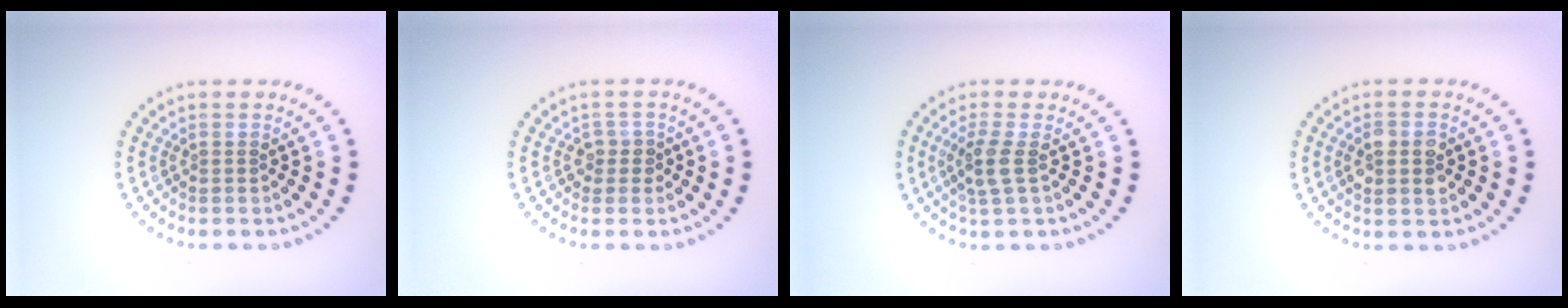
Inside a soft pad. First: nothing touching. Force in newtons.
{"total": 1.6, "press": 1.2, "slide": 1.0}
{"total": 2.1, "press": 1.8, "slide": 1.2}
{"total": 2.7, "press": 2.7, "slide": 0.2}